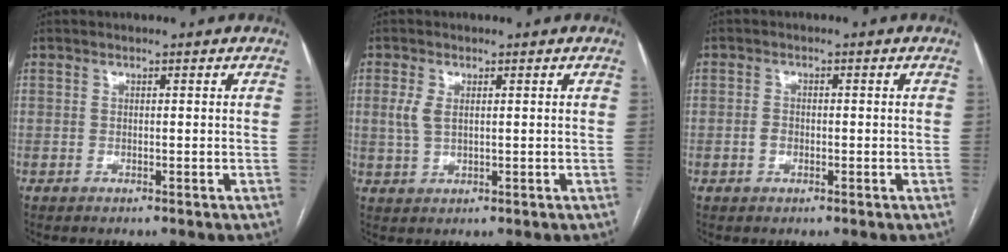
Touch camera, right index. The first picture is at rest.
{"total": 2.9, "force": [0.6, 1.6, 2.4], "torque": [-0.057, 0.005, 0.018]}
{"total": 1.5, "force": [-0.5, 1.0, 1.0], "torque": [-0.019, 0.003, -0.007]}